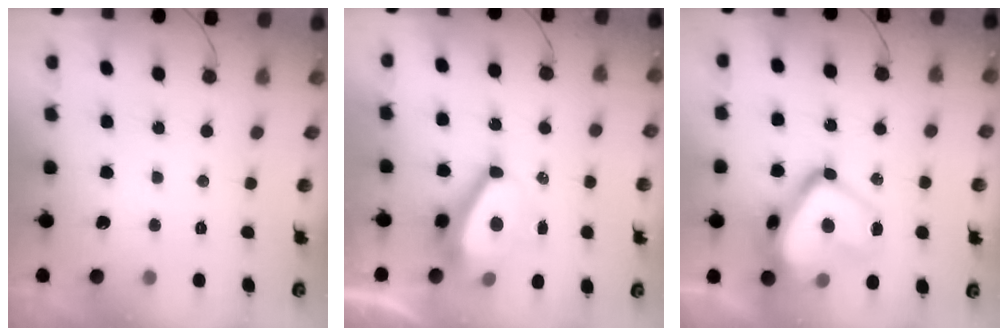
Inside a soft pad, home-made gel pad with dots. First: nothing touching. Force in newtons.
{"total": 10.1, "press": 9.6, "slide": 3.2}
{"total": 21.4, "press": 21.4, "slide": 1.5}